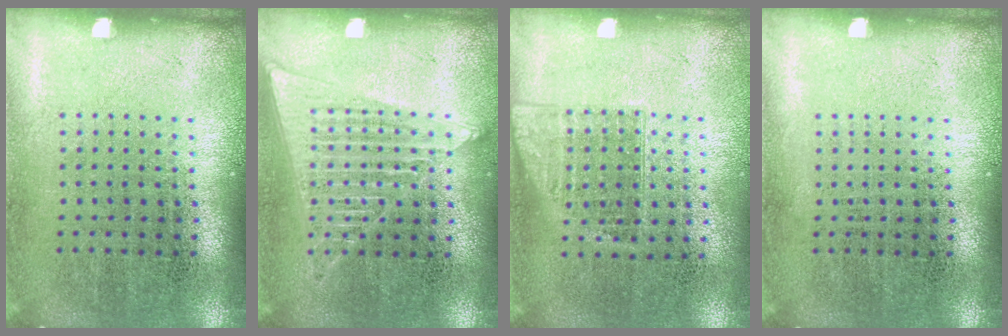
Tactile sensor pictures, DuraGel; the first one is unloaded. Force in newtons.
{"total": 1.4, "press": 1.4, "slide": 0.3}
{"total": 1.1, "press": 0.9, "slide": 0.6}
{"total": 0.0}